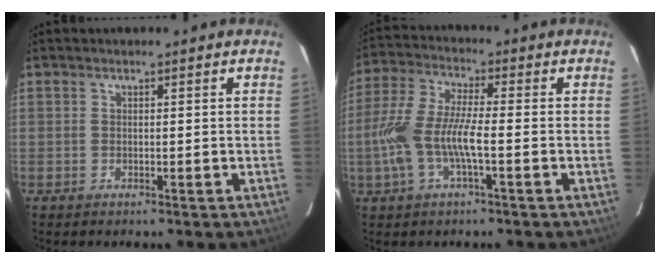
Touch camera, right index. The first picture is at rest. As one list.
[{"total": 10.8, "force": [-2.7, 2.5, 10.2], "torque": [-0.226, 0.001, -0.051]}]